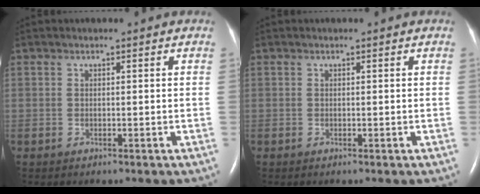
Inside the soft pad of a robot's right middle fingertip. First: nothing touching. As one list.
[{"total": 0.0}]